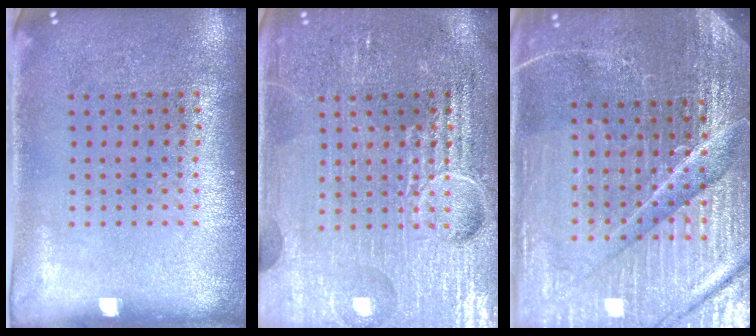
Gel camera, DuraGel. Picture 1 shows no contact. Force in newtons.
{"total": 7.2, "press": 7.1, "slide": 0.9}
{"total": 6.0, "press": 5.4, "slide": 2.6}